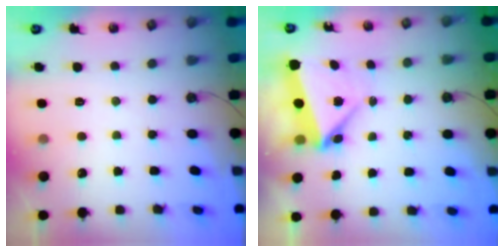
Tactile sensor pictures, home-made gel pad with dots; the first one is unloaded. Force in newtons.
{"total": 5.2, "press": 4.6, "slide": 2.2}